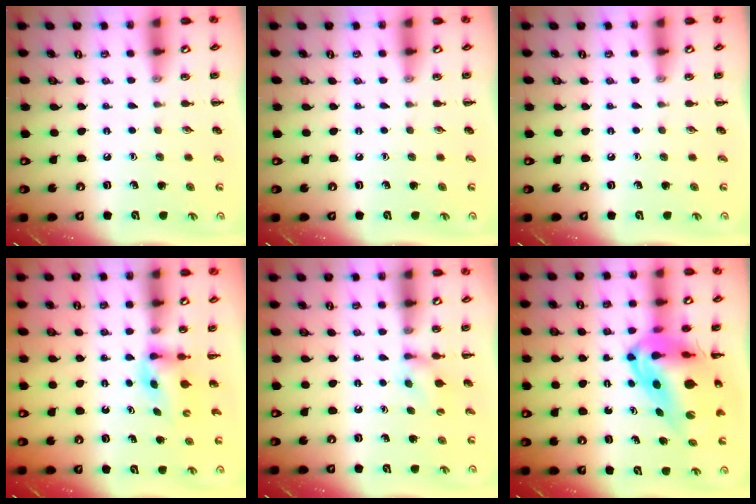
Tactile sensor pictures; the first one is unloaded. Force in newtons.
{"total": 0.0}
{"total": 0.0}
{"total": 2.9, "press": 2.7, "slide": 1.0}
{"total": 4.7, "press": 4.5, "slide": 1.5}
{"total": 14.3, "press": 13.6, "slide": 4.6}